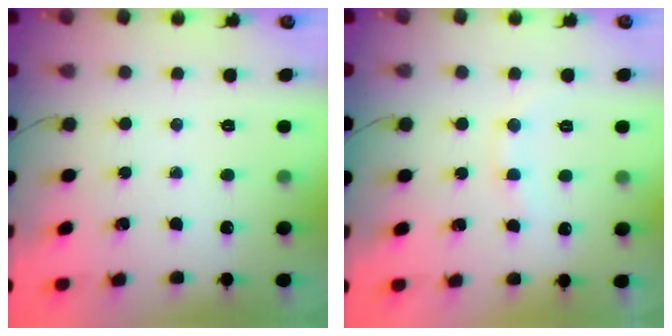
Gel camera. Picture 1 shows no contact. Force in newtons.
{"total": 6.5, "press": 6.3, "slide": 1.5}